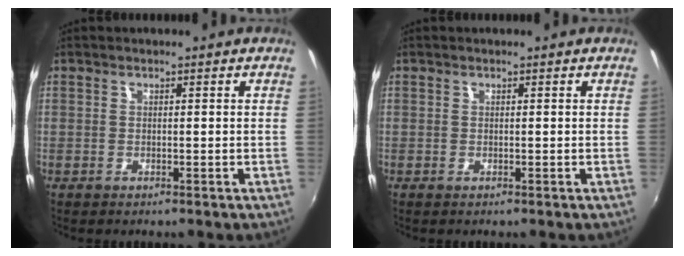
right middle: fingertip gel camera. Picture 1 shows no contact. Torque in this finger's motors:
{"motor_torque": [-0.15, -0.04, 0.00, 0.00]}